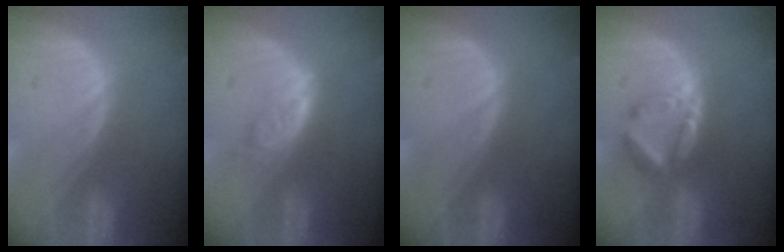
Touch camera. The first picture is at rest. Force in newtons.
{"total": 4.3, "press": 4.0, "slide": 1.3}
{"total": 0.0}
{"total": 5.8, "press": 5.5, "slide": 1.6}